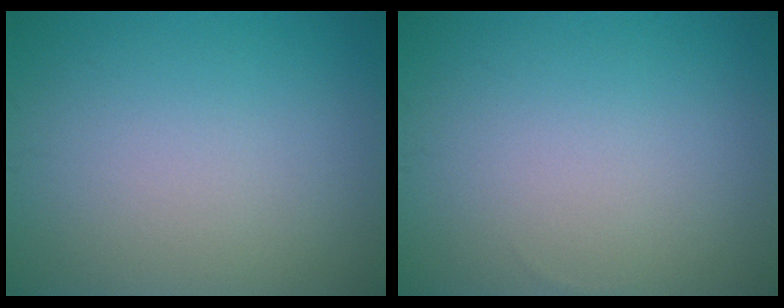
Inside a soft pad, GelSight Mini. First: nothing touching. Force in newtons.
{"total": 0.0}